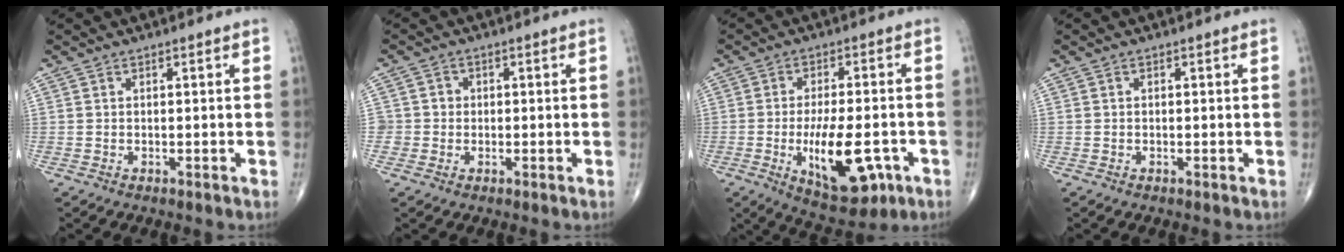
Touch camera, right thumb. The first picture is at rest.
{"total": 2.7, "force": [-0.2, 2.7, 0.1], "torque": [0.026, 0.011, -0.007]}
{"total": 14.3, "force": [-4.3, 6.1, 12.2], "torque": [-0.180, 0.005, -0.053]}
{"total": 0.0}